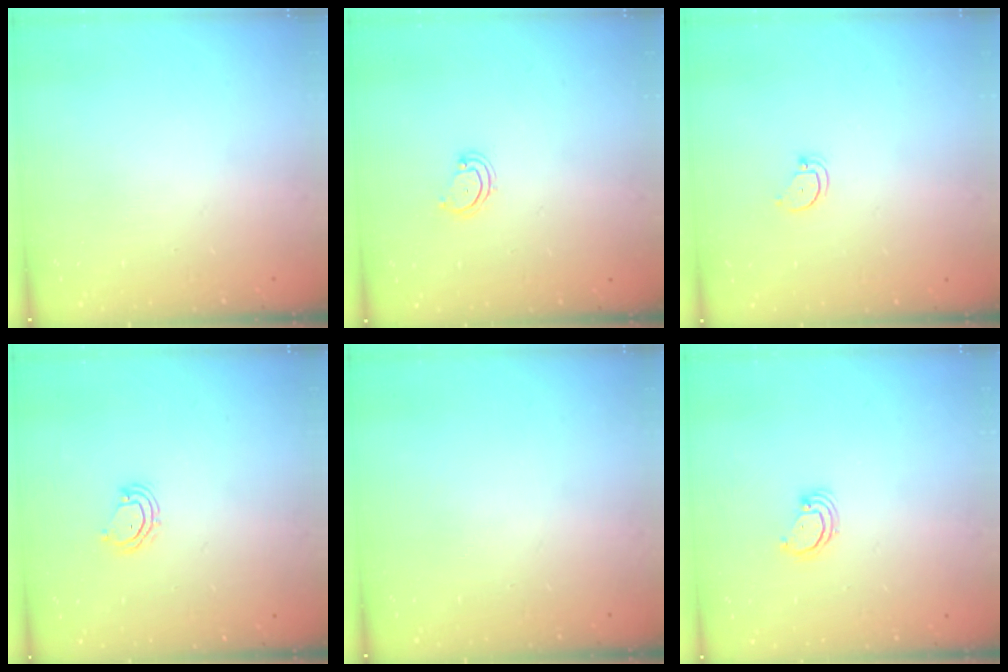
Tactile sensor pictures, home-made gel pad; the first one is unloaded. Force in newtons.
{"total": 3.8, "press": 3.8, "slide": 0.4}
{"total": 2.6, "press": 2.6, "slide": 0.0}
{"total": 4.6, "press": 4.6, "slide": 0.3}
{"total": 0.0}
{"total": 3.1, "press": 3.1, "slide": 0.3}